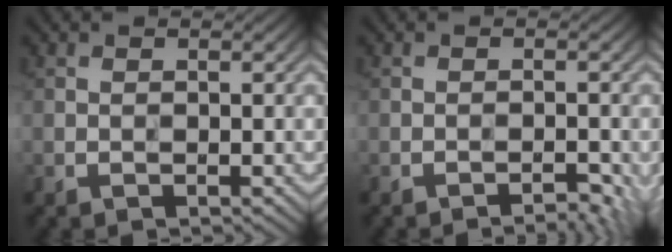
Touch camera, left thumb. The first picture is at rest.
{"total": 2.2, "force": [-1.8, 0.3, 1.3], "torque": [-0.022, 0.005, -0.027]}